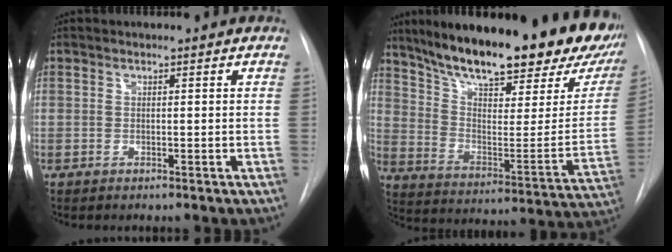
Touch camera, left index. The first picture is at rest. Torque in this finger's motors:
{"motor_torque": [0.51, -0.73, 1.05, 0.21]}